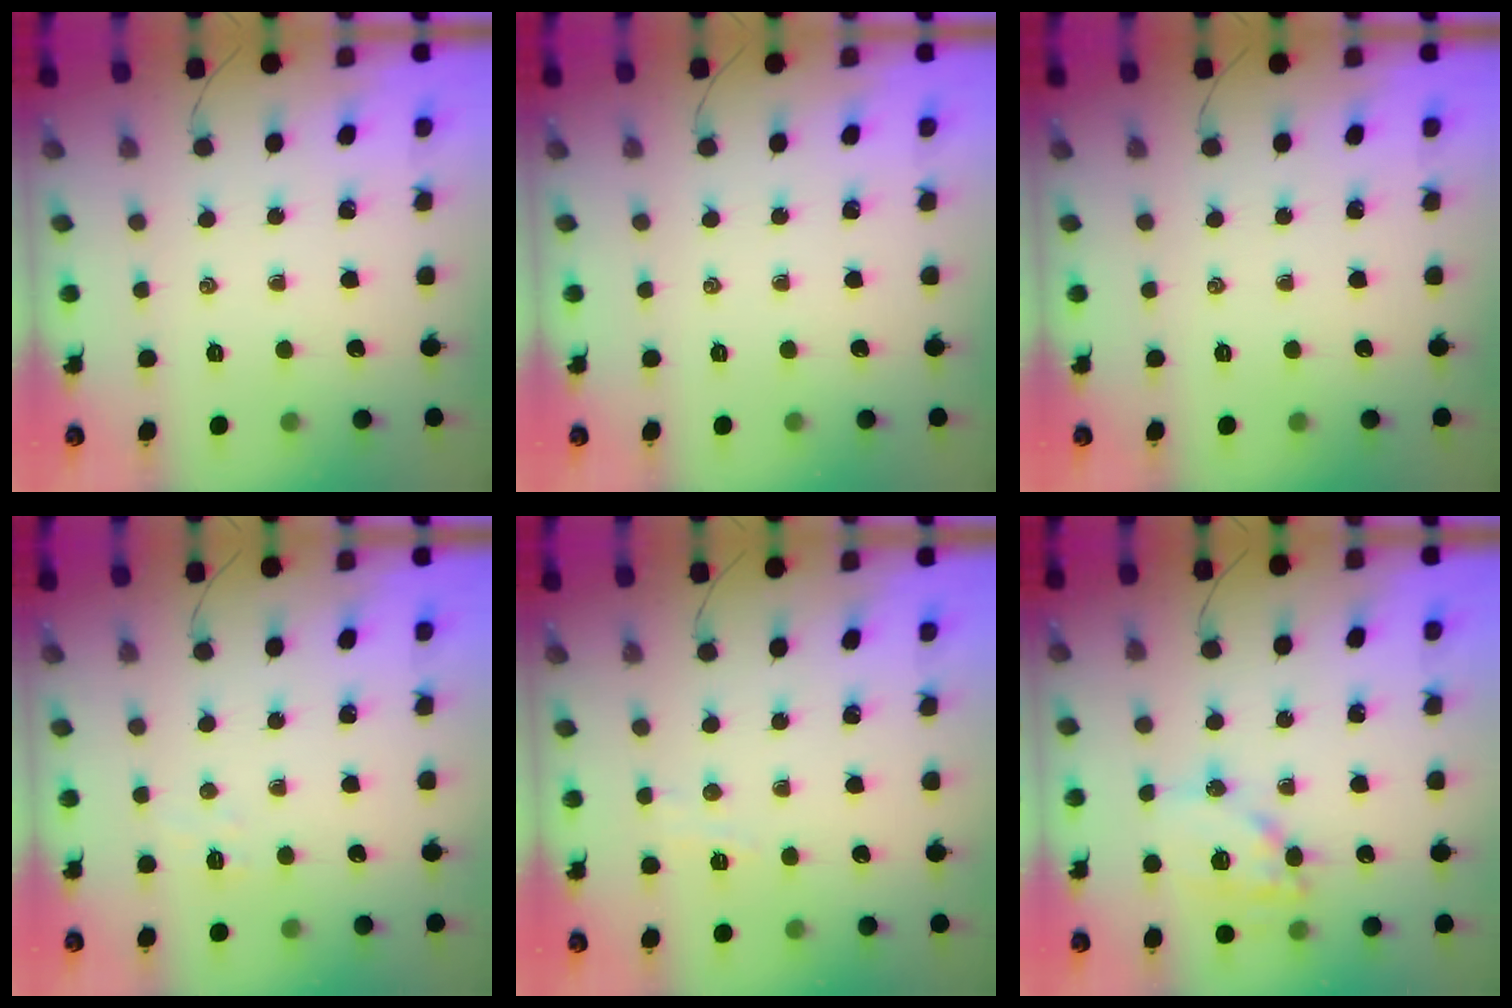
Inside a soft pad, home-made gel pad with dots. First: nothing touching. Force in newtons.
{"total": 0.0}
{"total": 0.0}
{"total": 4.8, "press": 4.7, "slide": 0.8}
{"total": 3.4, "press": 3.3, "slide": 1.1}
{"total": 13.4, "press": 13.2, "slide": 2.2}